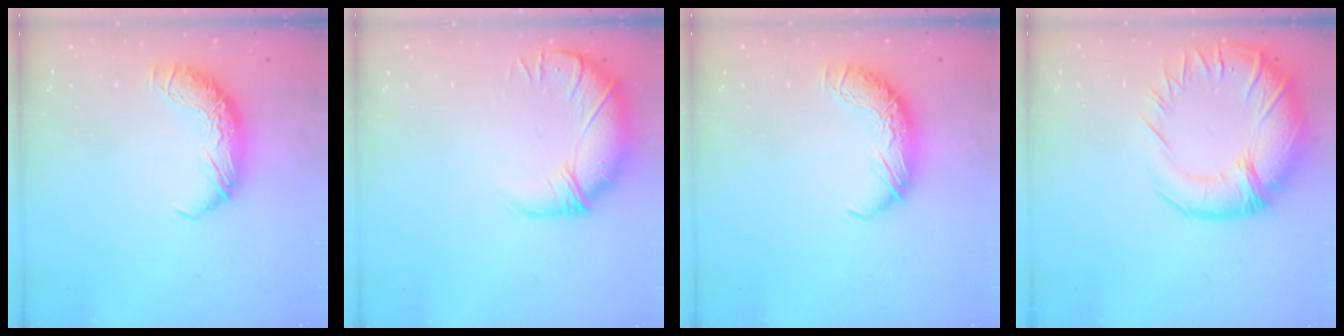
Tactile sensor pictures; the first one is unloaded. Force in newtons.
{"total": 2.9, "press": 1.8, "slide": 2.3}
{"total": 0.0}
{"total": 9.4, "press": 8.2, "slide": 4.7}